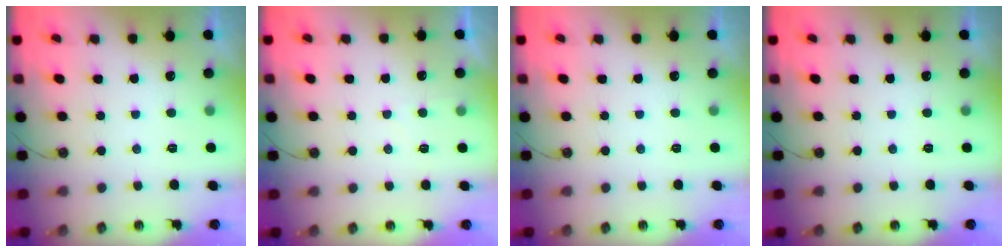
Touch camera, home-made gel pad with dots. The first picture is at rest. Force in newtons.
{"total": 2.0, "press": 2.0, "slide": 0.3}
{"total": 0.0}
{"total": 0.0}